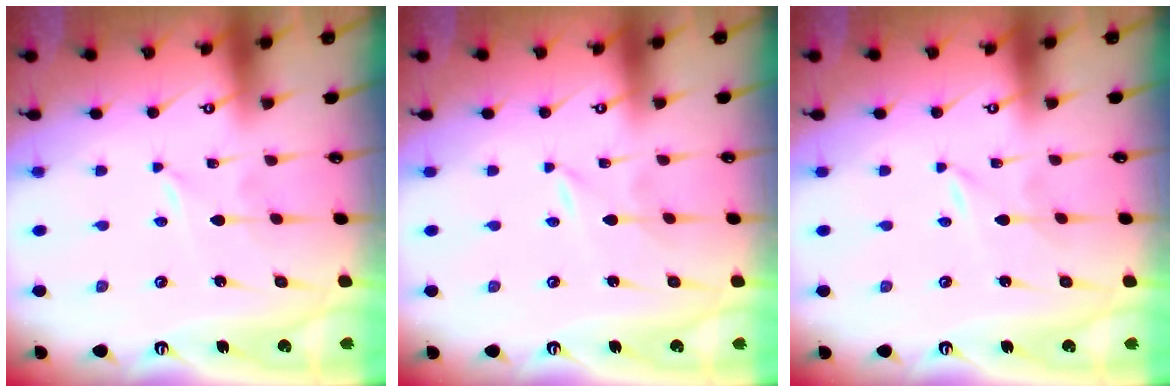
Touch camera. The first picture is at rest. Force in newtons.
{"total": 0.0}
{"total": 0.0}